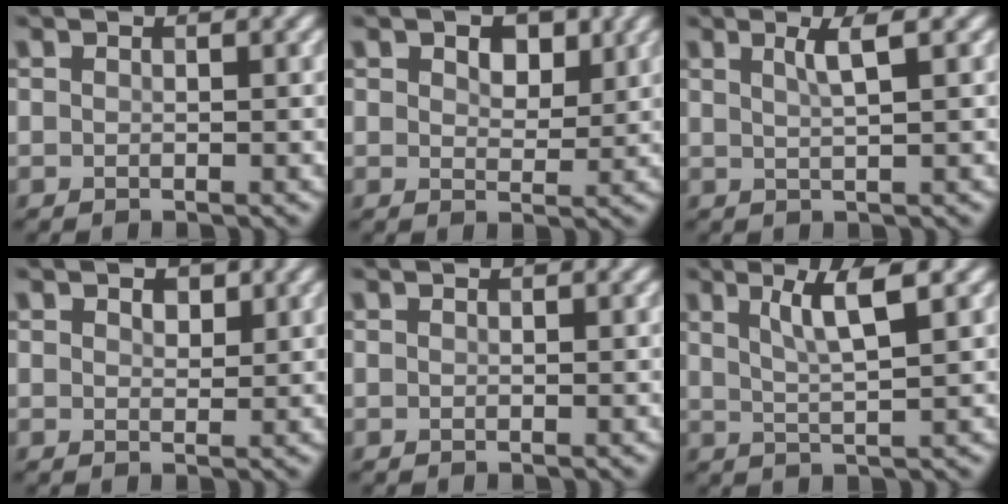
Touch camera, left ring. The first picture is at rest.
{"total": 3.2, "force": [1.5, 2.0, 2.0], "torque": [-0.031, 0.000, 0.017]}
{"total": 2.4, "force": [1.0, 0.5, 2.1], "torque": [-0.030, 0.006, 0.013]}
{"total": 1.4, "force": [0.8, 0.9, 0.8], "torque": [-0.010, 0.000, 0.014]}
{"total": 0.0}
{"total": 4.2, "force": [1.9, 0.7, 3.7], "torque": [-0.062, 0.000, 0.035]}